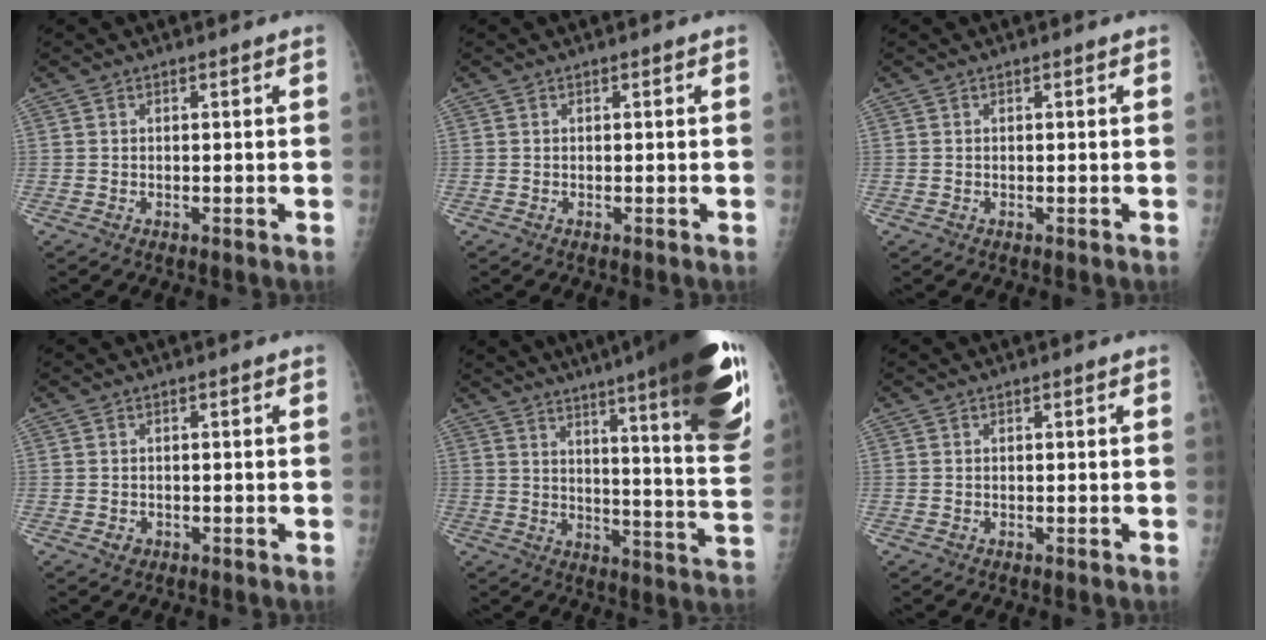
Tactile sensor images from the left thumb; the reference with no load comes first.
{"total": 0.0}
{"total": 0.0}
{"total": 1.2, "force": [-0.6, 1.0, 0.3], "torque": [0.003, 0.003, -0.006]}
{"total": 30.3, "force": [19.3, 3.9, 23.1], "torque": [-0.250, -0.078, 0.258]}
{"total": 0.0}